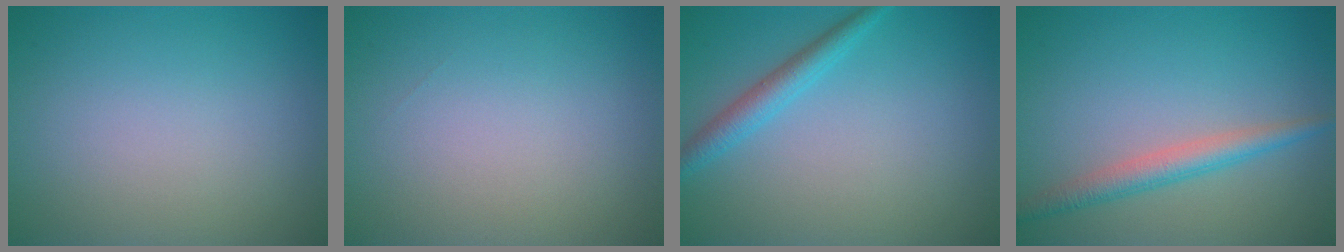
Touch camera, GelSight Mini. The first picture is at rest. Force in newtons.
{"total": 0.0}
{"total": 2.2, "press": 2.2, "slide": 0.1}
{"total": 2.8, "press": 2.8, "slide": 0.1}